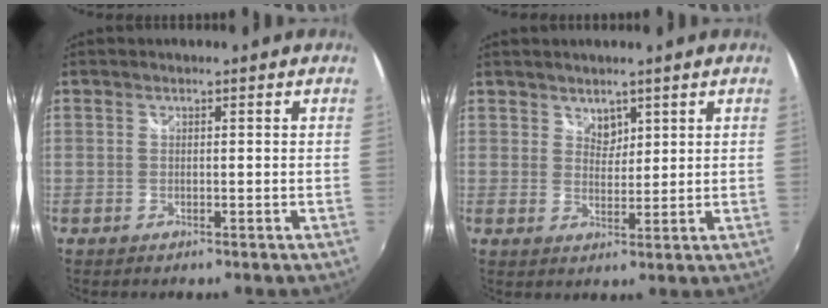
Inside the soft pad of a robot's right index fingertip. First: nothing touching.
{"total": 2.8, "force": [2.1, 1.7, 0.7], "torque": [-0.004, 0.002, 0.038]}